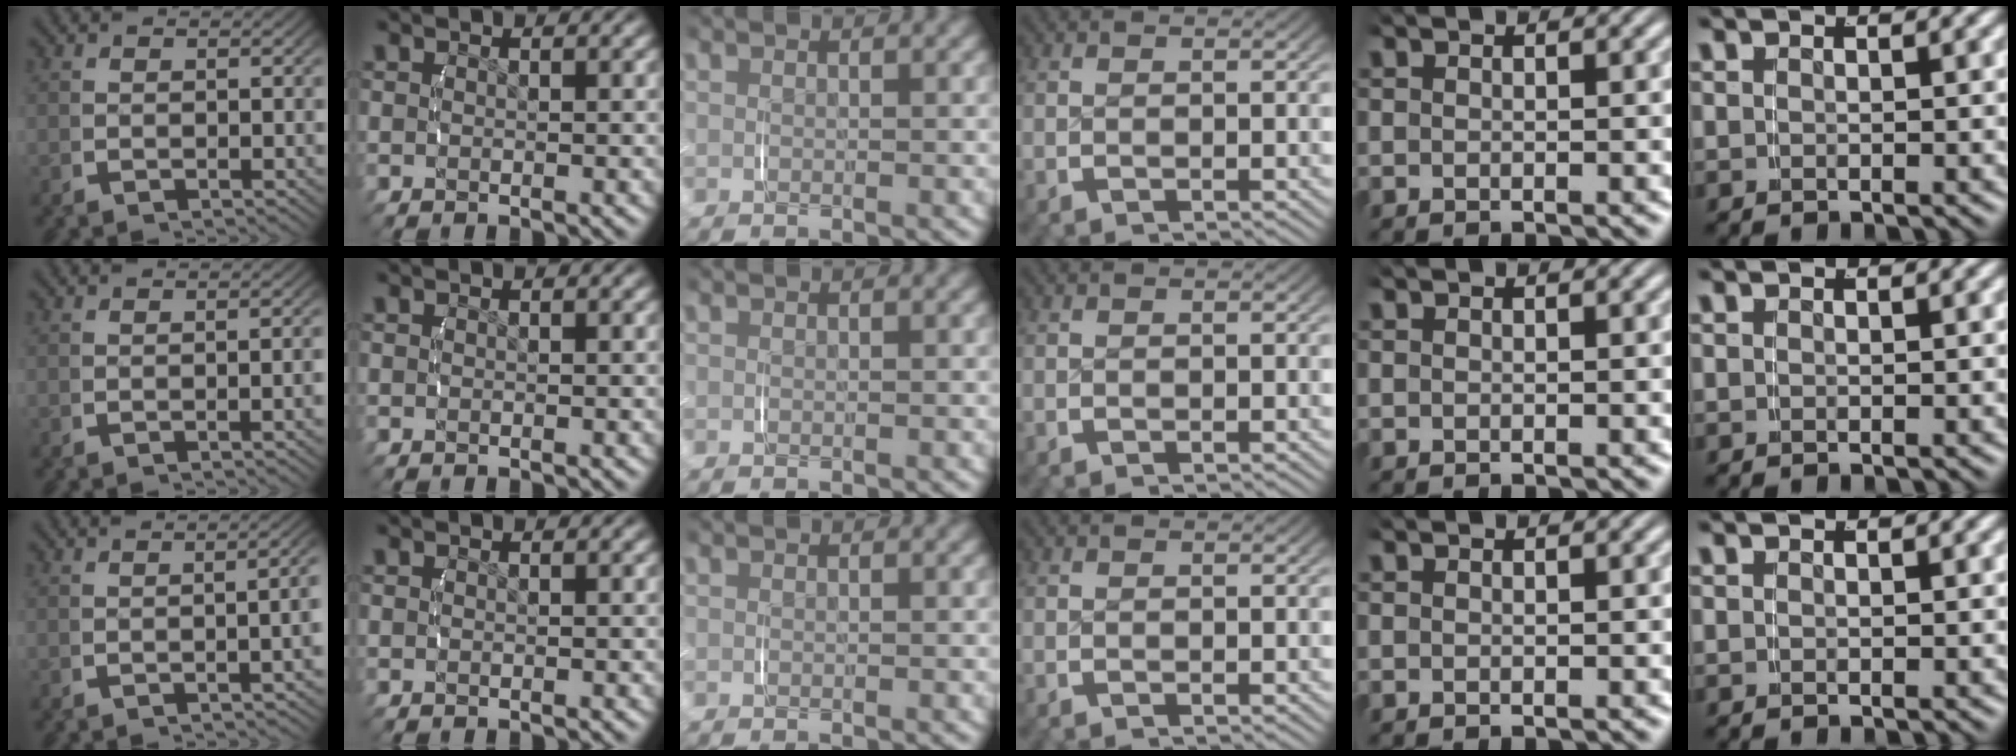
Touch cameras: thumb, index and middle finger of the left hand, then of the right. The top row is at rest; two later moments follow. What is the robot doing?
{"motion": "lift_and_place", "object": "dispenser bottle"}